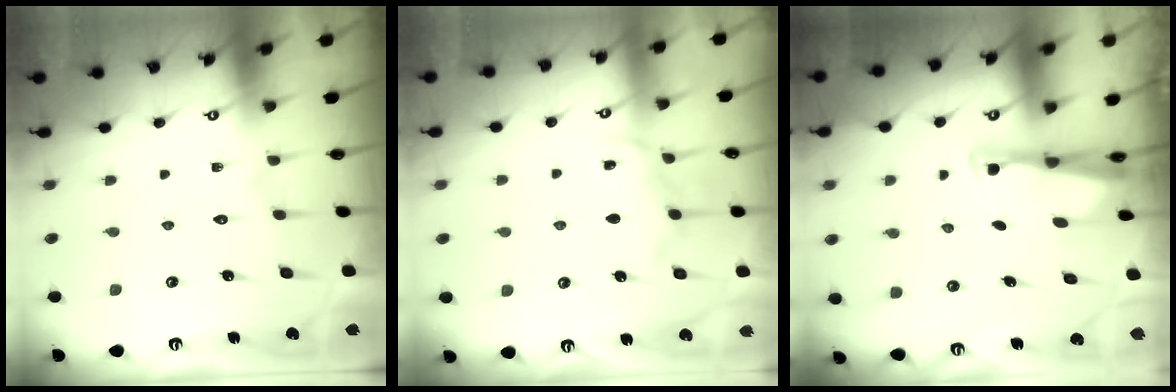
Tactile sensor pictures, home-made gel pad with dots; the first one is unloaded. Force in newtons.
{"total": 7.6, "press": 7.6, "slide": 0.9}
{"total": 2.6, "press": 2.5, "slide": 0.6}